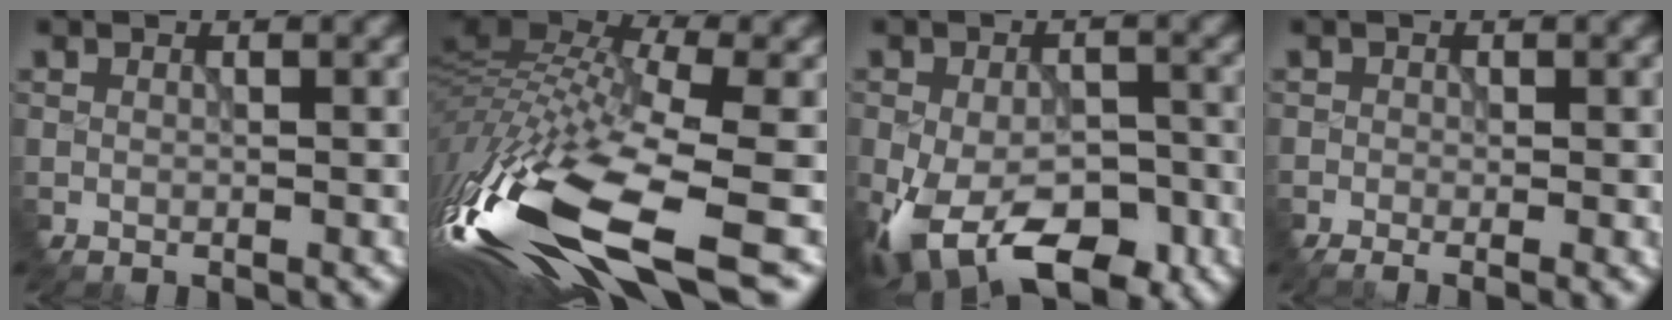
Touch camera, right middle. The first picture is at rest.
{"total": 16.5, "force": [-6.1, 5.7, 14.3], "torque": [-0.341, -0.019, -0.086]}
{"total": 9.9, "force": [-5.8, 4.9, 6.3], "torque": [-0.142, -0.031, -0.072]}
{"total": 2.3, "force": [-1.4, 0.5, 1.8], "torque": [-0.024, -0.005, 0.002]}